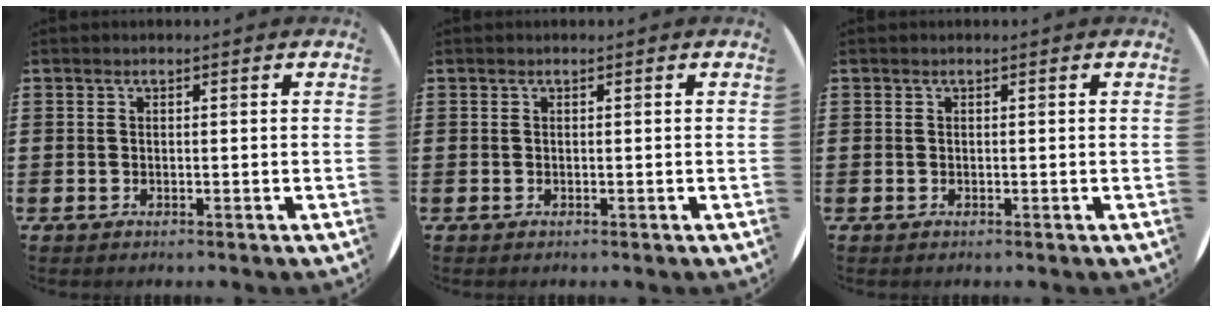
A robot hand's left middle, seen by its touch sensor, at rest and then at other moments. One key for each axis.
{"total": 0.0}
{"total": 0.0}